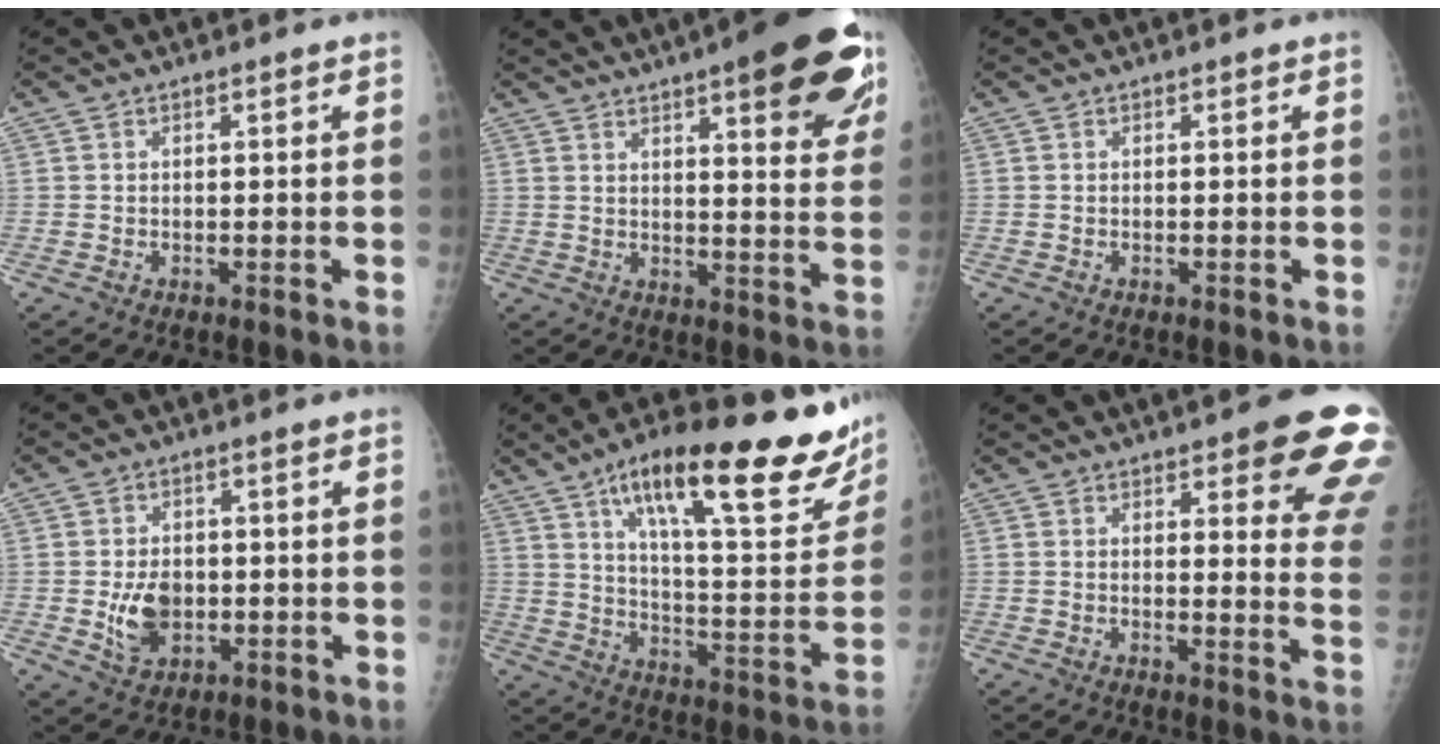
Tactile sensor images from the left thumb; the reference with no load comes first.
{"total": 19.9, "force": [11.4, 4.9, 15.5], "torque": [-0.174, -0.039, 0.141]}
{"total": 0.0}
{"total": 6.9, "force": [-0.9, 4.9, 4.8], "torque": [-0.067, -0.005, -0.006]}
{"total": 29.6, "force": [17.7, 7.8, 22.4], "torque": [-0.293, -0.050, 0.269]}
{"total": 11.6, "force": [7.4, 3.5, 8.2], "torque": [-0.058, -0.036, 0.070]}